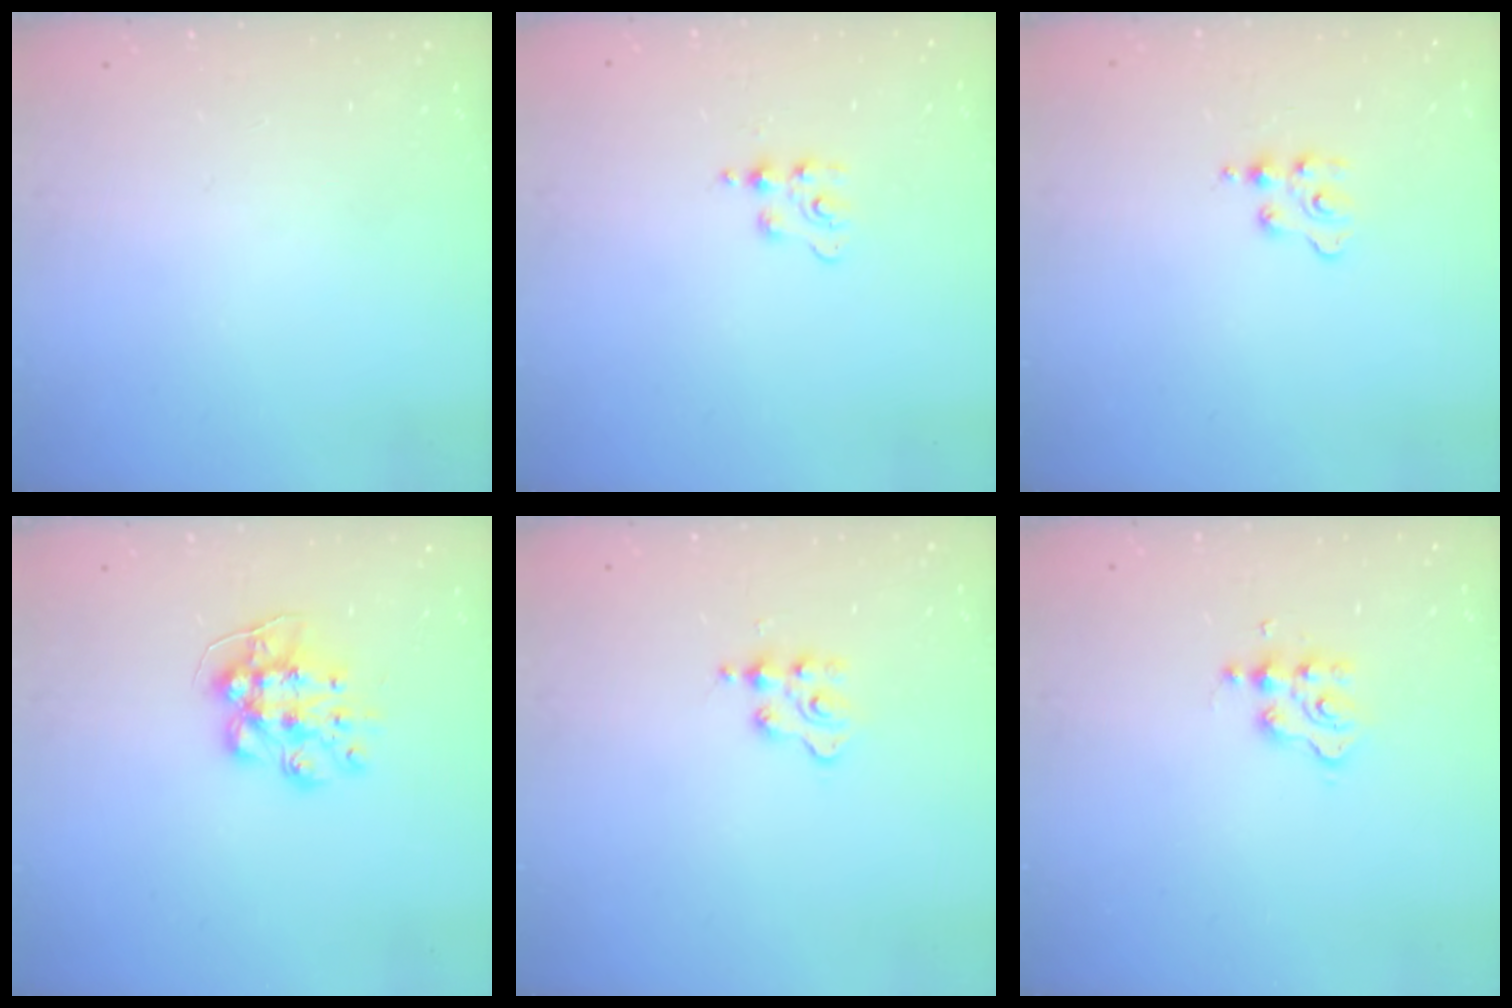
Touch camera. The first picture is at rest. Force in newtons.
{"total": 3.4, "press": 3.4, "slide": 0.4}
{"total": 2.3, "press": 2.3, "slide": 0.3}
{"total": 10.7, "press": 10.7, "slide": 0.7}
{"total": 2.3, "press": 2.2, "slide": 0.5}
{"total": 2.7, "press": 2.7, "slide": 0.4}